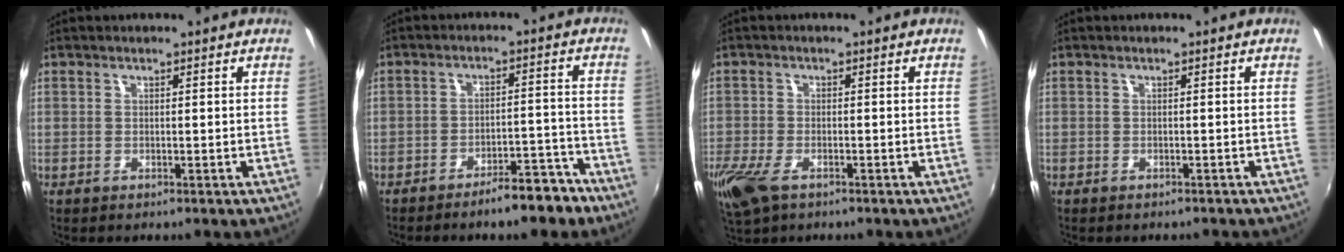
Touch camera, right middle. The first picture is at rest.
{"total": 7.7, "force": [-6.3, 2.0, 4.0], "torque": [-0.060, 0.023, -0.075]}
{"total": 7.6, "force": [-4.6, 3.5, 4.9], "torque": [-0.127, -0.027, -0.087]}
{"total": 1.5, "force": [-1.4, 0.4, 0.5], "torque": [-0.012, -0.007, -0.017]}